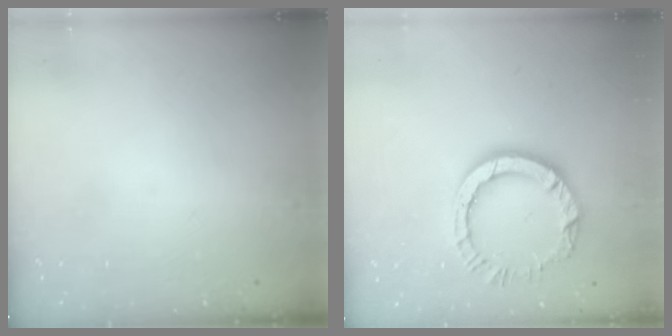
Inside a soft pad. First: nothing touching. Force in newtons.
{"total": 10.6, "press": 10.6, "slide": 1.0}